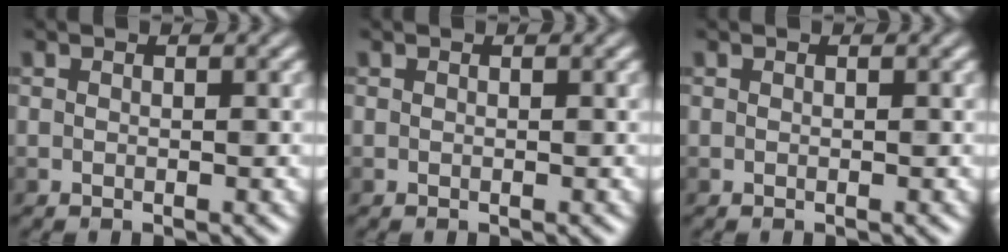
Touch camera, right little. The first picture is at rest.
{"total": 0.0}
{"total": 0.0}